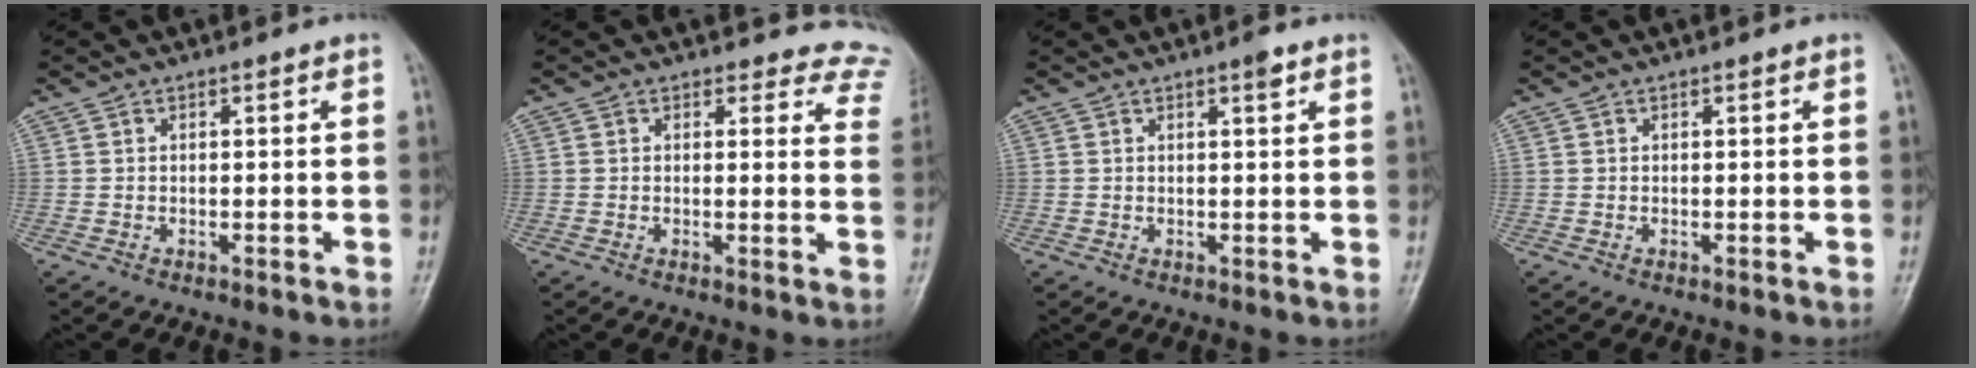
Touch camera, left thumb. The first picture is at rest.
{"total": 10.1, "force": [9.5, 3.4, 0.5], "torque": [0.054, -0.057, 0.064]}
{"total": 1.7, "force": [1.1, 0.2, 1.3], "torque": [-0.019, -0.005, 0.016]}
{"total": 0.0}